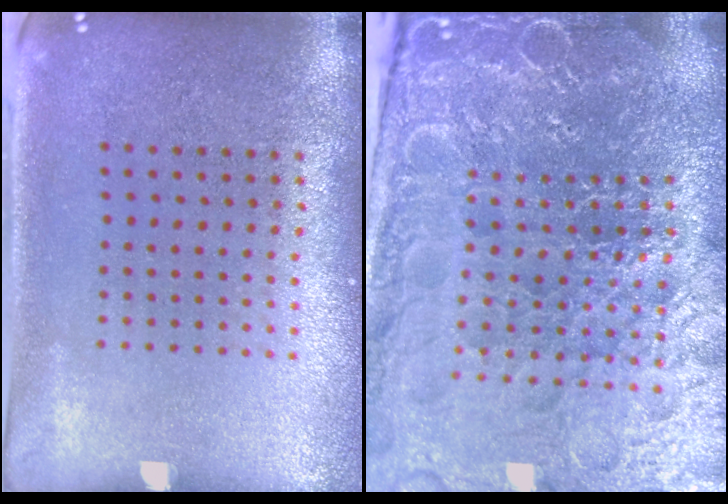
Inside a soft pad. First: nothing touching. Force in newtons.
{"total": 5.5, "press": 5.1, "slide": 2.2}